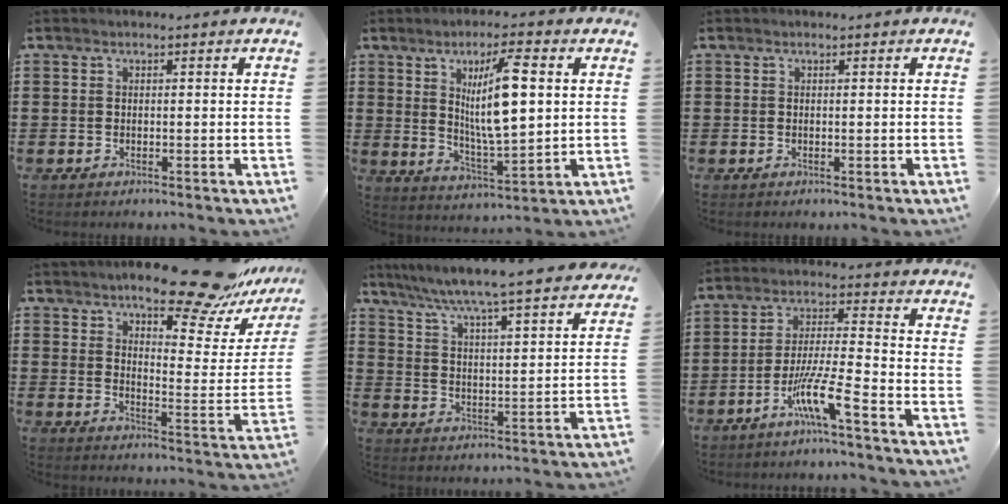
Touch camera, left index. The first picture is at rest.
{"total": 10.3, "force": [3.0, 3.0, 9.4], "torque": [-0.175, 0.004, 0.044]}
{"total": 0.0}
{"total": 14.4, "force": [12.0, 2.5, 7.6], "torque": [-0.121, -0.070, 0.201]}
{"total": 5.8, "force": [5.3, -1.0, 2.1], "torque": [-0.064, -0.048, 0.082]}
{"total": 8.8, "force": [-5.7, 0.5, 6.7], "torque": [-0.142, -0.006, -0.111]}